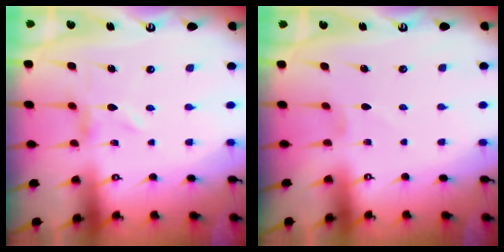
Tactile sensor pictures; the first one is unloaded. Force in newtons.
{"total": 0.0}